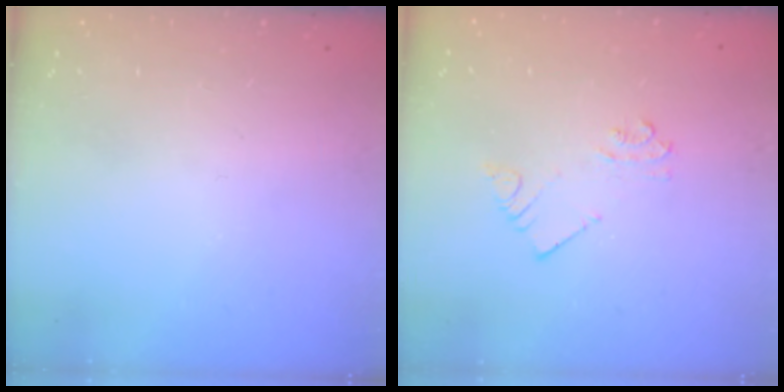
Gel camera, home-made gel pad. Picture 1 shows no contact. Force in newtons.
{"total": 3.2, "press": 3.2, "slide": 0.2}